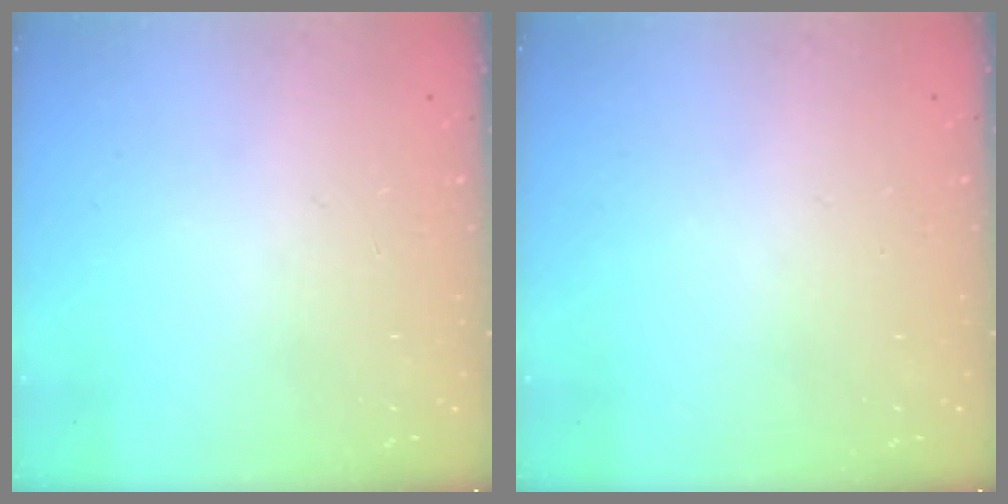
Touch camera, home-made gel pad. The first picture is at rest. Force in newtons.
{"total": 0.0}